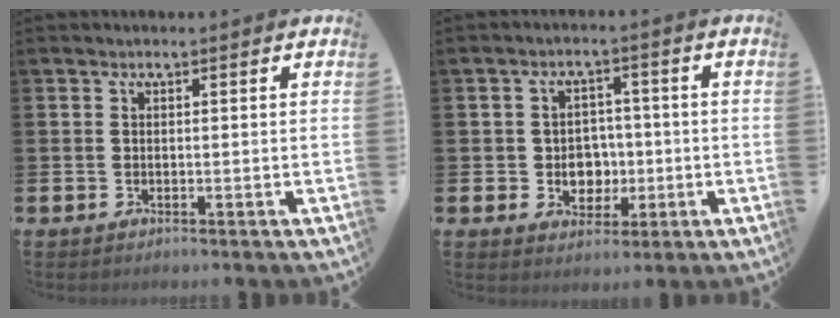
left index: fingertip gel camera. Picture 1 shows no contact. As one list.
[{"total": 4.1, "force": [-0.3, 3.8, 1.4], "torque": [-0.024, 0.001, -0.014]}]